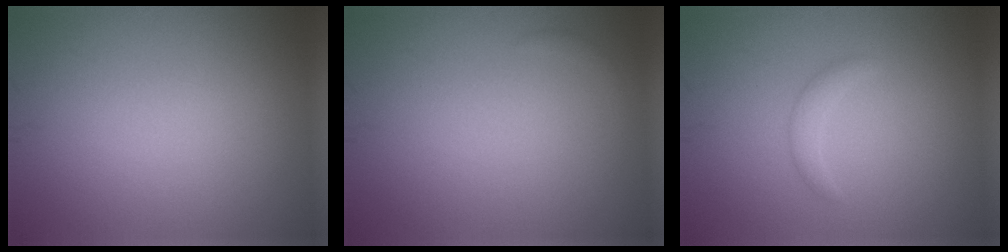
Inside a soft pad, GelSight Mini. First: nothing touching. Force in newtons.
{"total": 0.7, "press": 0.7, "slide": 0.1}
{"total": 1.2, "press": 1.2, "slide": 0.1}